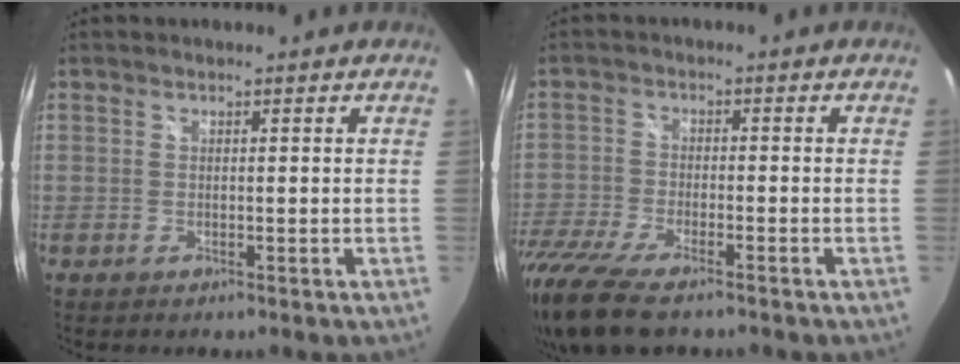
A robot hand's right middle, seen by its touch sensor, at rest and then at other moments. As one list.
[{"total": 15.2, "force": [-11.2, 5.1, 8.8], "torque": [-0.218, -0.058, -0.210]}]